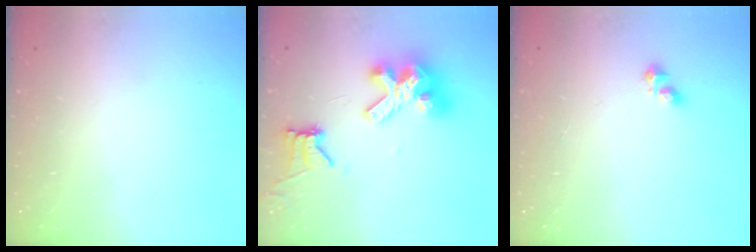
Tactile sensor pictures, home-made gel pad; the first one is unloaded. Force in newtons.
{"total": 14.3, "press": 14.2, "slide": 1.7}
{"total": 2.7, "press": 2.7, "slide": 0.4}